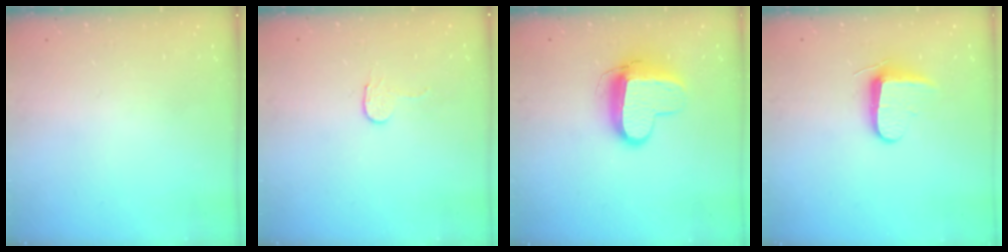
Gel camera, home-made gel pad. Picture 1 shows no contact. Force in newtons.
{"total": 2.7, "press": 2.7, "slide": 0.2}
{"total": 11.1, "press": 11.0, "slide": 1.3}
{"total": 8.7, "press": 8.6, "slide": 1.4}